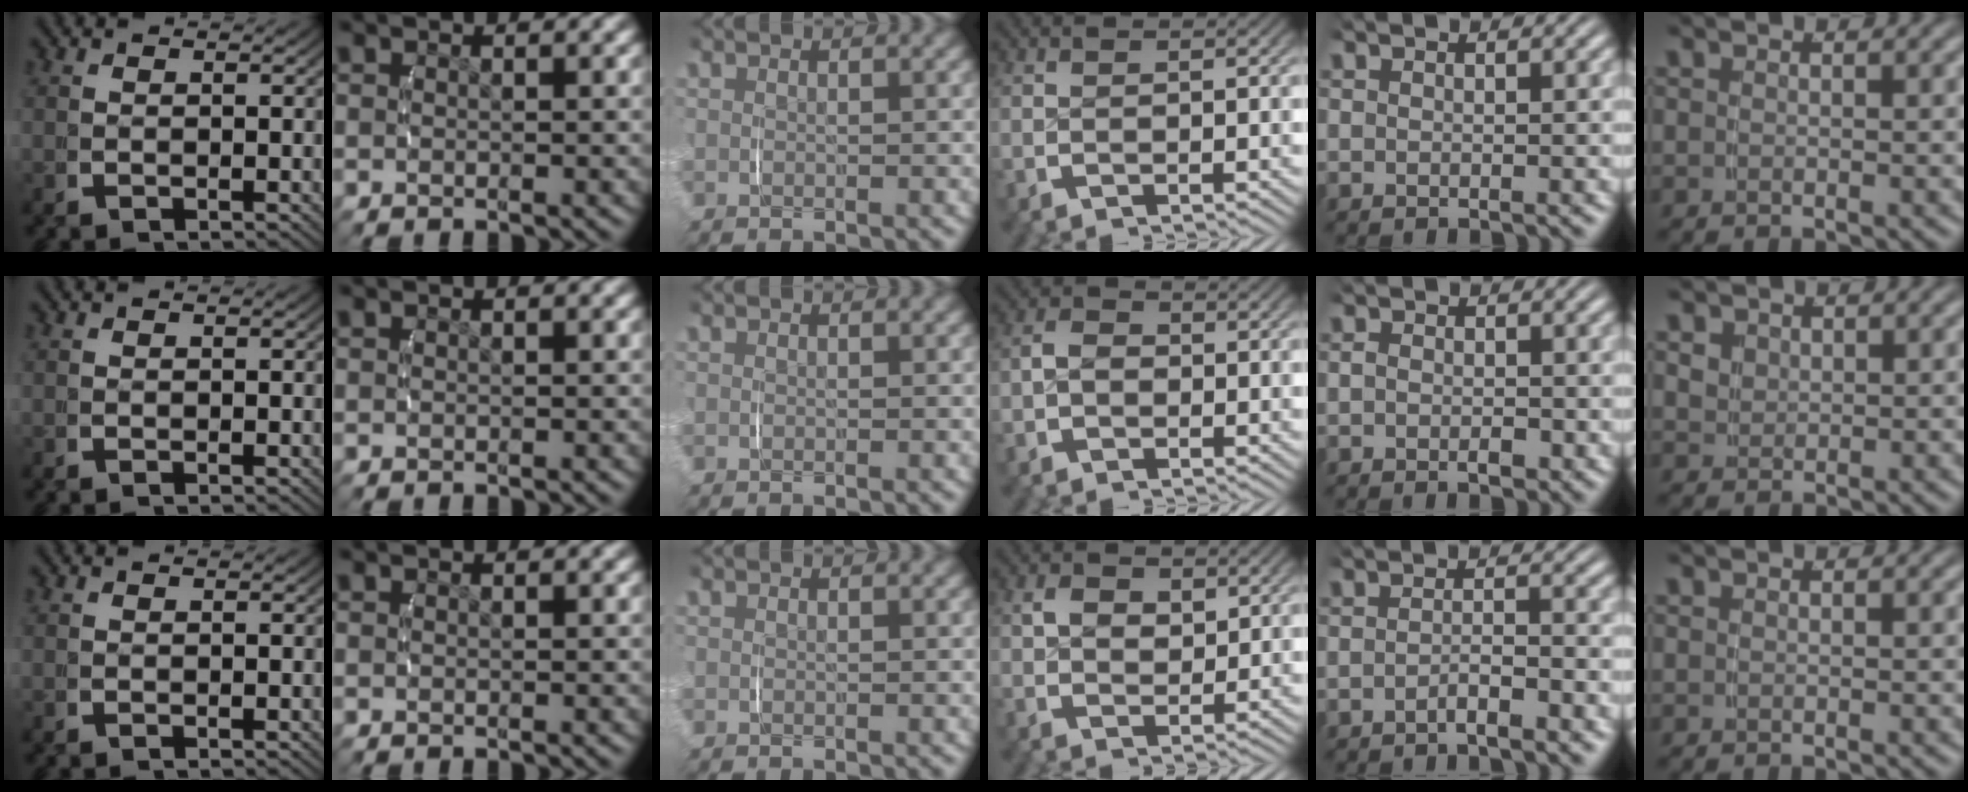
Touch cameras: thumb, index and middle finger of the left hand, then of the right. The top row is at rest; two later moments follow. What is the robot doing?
{"motion": "lift_and_place", "object": "toothpaste"}